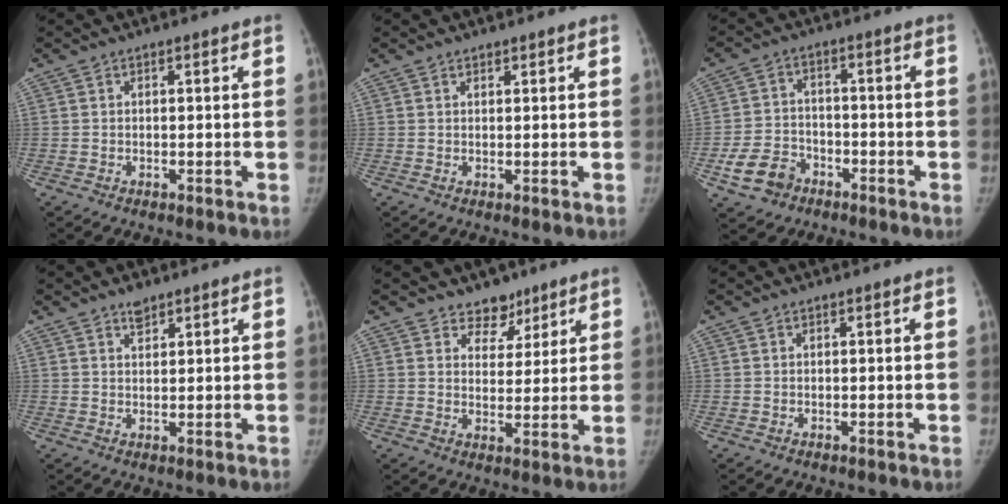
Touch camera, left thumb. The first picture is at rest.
{"total": 0.9, "force": [0.8, 0.4, 0.1], "torque": [0.003, -0.006, 0.011]}
{"total": 7.6, "force": [-3.9, 5.7, 3.0], "torque": [-0.044, 0.023, -0.068]}
{"total": 2.4, "force": [1.9, 1.1, 1.0], "torque": [-0.007, -0.011, 0.031]}
{"total": 5.4, "force": [4.1, 3.4, 0.7], "torque": [0.024, -0.029, 0.065]}
{"total": 0.0}